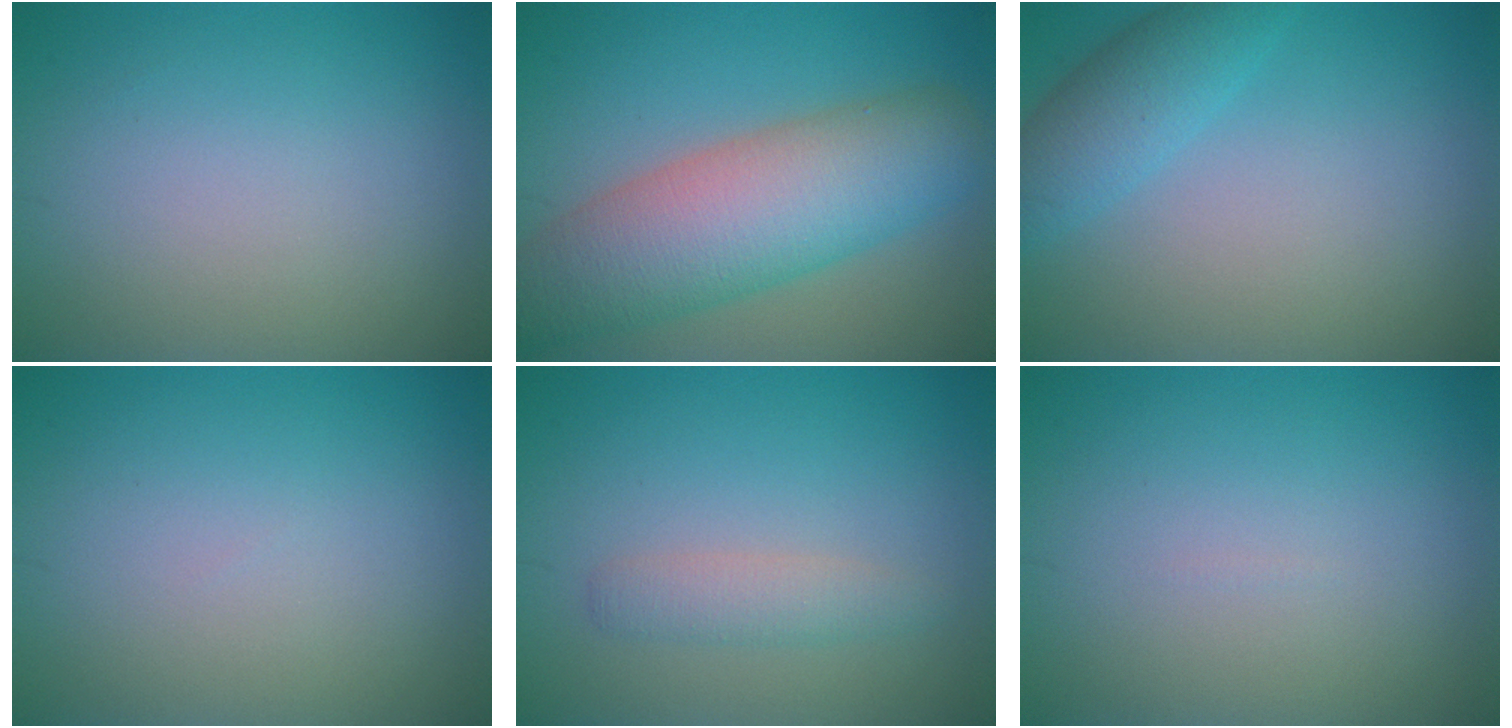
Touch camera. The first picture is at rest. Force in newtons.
{"total": 9.6, "press": 9.6, "slide": 0.4}
{"total": 3.5, "press": 3.5, "slide": 0.2}
{"total": 0.0}
{"total": 1.9, "press": 1.9, "slide": 0.1}
{"total": 0.0}